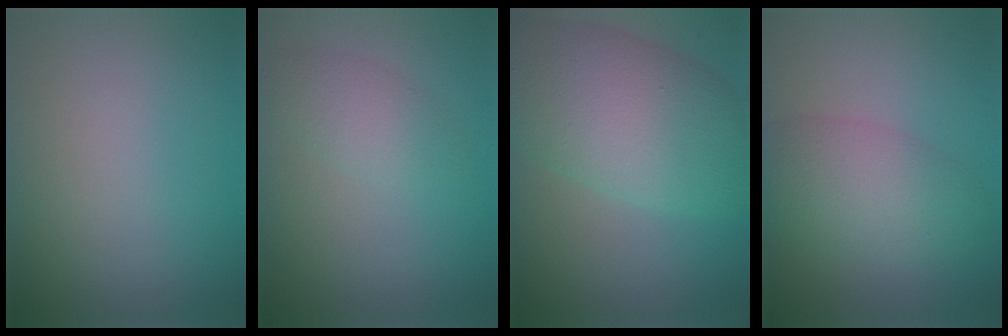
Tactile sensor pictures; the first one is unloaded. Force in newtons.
{"total": 2.3, "press": 2.3, "slide": 0.1}
{"total": 10.0, "press": 10.0, "slide": 0.3}
{"total": 5.1, "press": 5.1, "slide": 0.3}